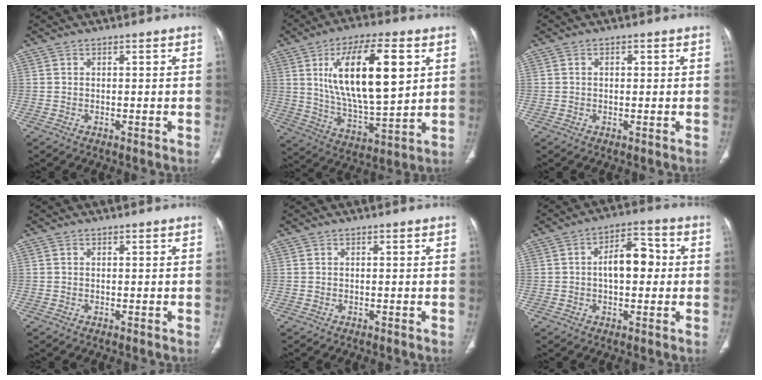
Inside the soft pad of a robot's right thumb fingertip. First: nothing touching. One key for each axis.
{"total": 20.5, "fx": 5.9, "fy": 7.6, "fz": 18.1, "tx": -0.292, "ty": -0.024, "tz": 0.107}
{"total": 1.0, "fx": 0.1, "fy": 0.6, "fz": 0.7, "tx": -0.012, "ty": 0.006, "tz": 0.001}
{"total": 0.0}
{"total": 0.0}
{"total": 8.9, "fx": 0.3, "fy": 5.0, "fz": 7.4, "tx": -0.097, "ty": 0.026, "tz": -0.002}